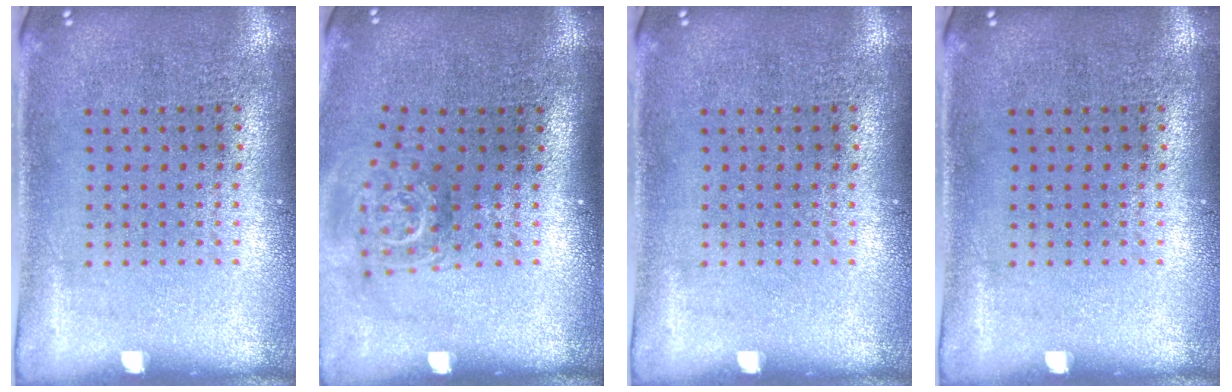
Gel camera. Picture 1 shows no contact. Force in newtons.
{"total": 1.9, "press": 1.3, "slide": 1.4}
{"total": 0.0}
{"total": 0.0}